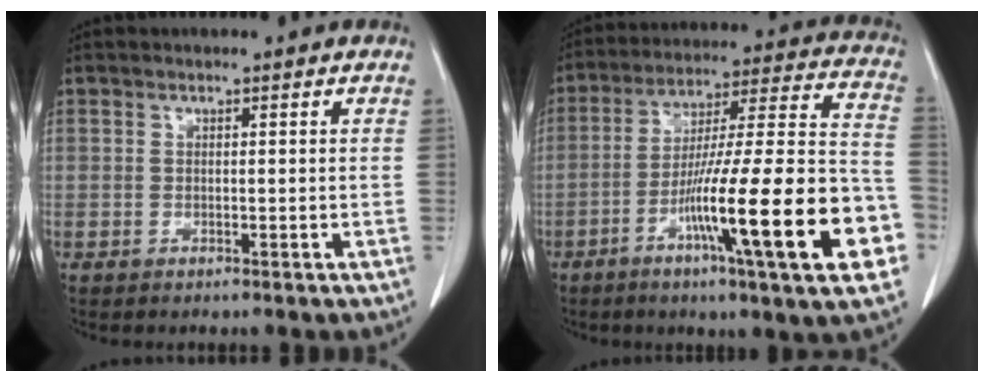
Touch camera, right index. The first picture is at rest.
{"total": 24.6, "force": [-9.0, 1.0, 22.9], "torque": [-0.304, -0.009, -0.142]}